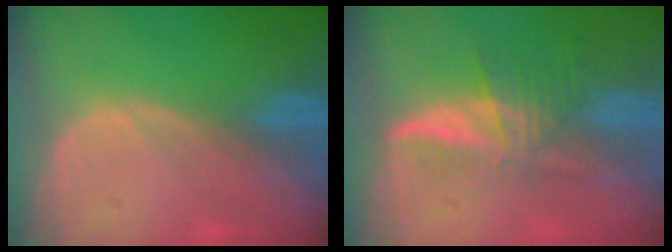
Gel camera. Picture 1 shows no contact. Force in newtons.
{"total": 5.8, "press": 5.3, "slide": 2.5}